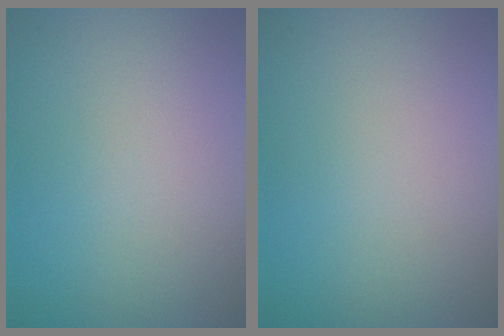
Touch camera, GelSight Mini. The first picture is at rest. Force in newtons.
{"total": 0.0}